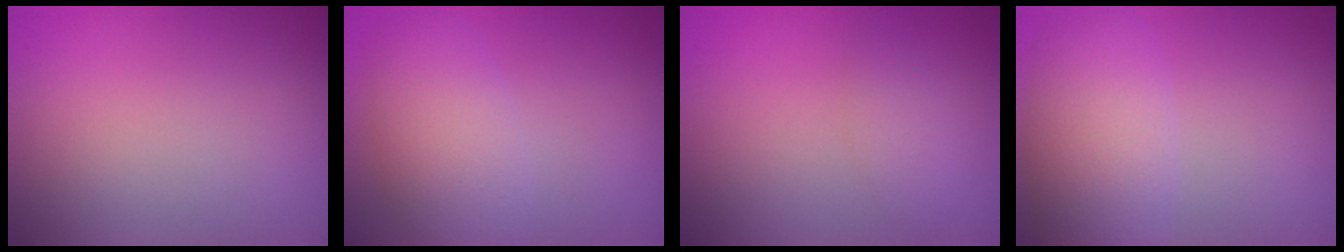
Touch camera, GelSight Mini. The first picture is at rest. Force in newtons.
{"total": 5.0, "press": 5.0, "slide": 0.1}
{"total": 1.3, "press": 1.3, "slide": 0.0}
{"total": 5.6, "press": 5.6, "slide": 0.5}